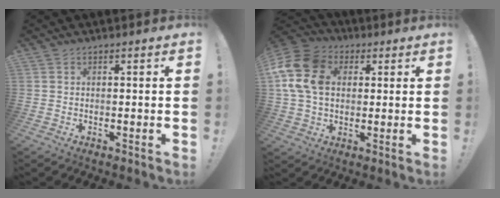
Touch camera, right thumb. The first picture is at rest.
{"total": 16.2, "force": [3.7, 12.3, 9.8], "torque": [-0.192, -0.001, 0.073]}